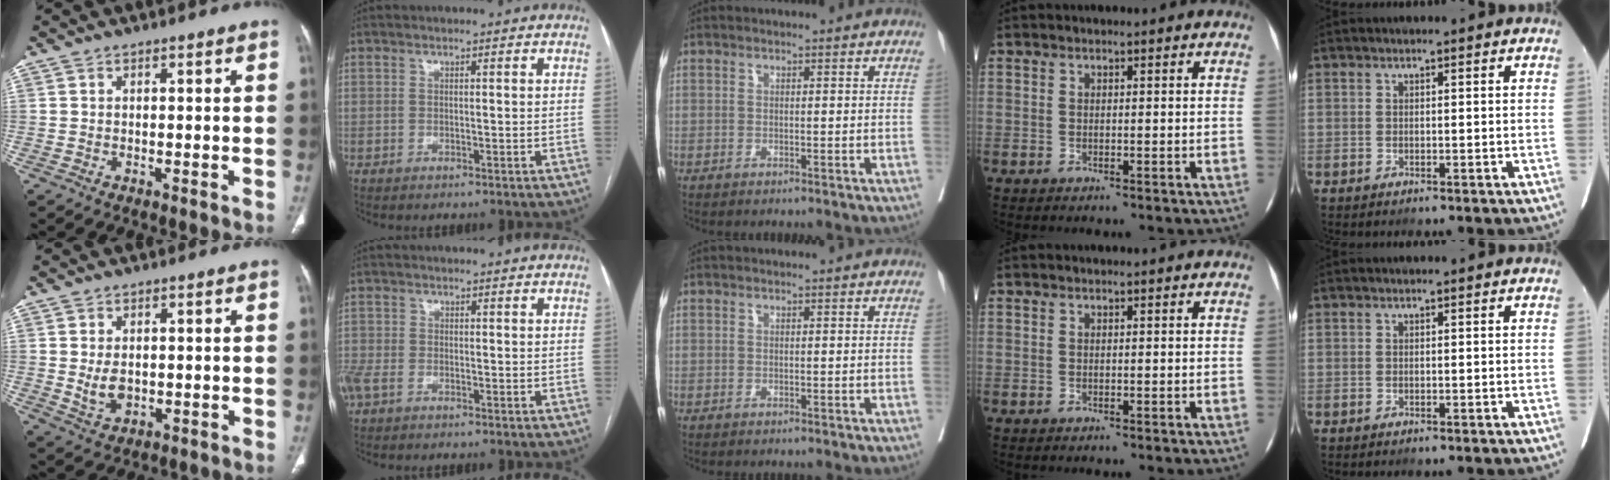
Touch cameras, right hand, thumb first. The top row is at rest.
{"thumb": {"total": 4.2, "force": [0.0, 2.8, 3.1], "torque": [-0.049, -0.008, 0.009]}, "index": {"total": 4.5, "force": [-2.1, 2.9, 2.8], "torque": [-0.080, 0.001, -0.036]}}